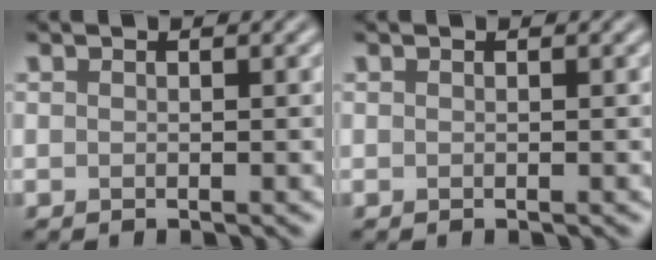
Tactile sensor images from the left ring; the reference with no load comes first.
{"total": 0.0}